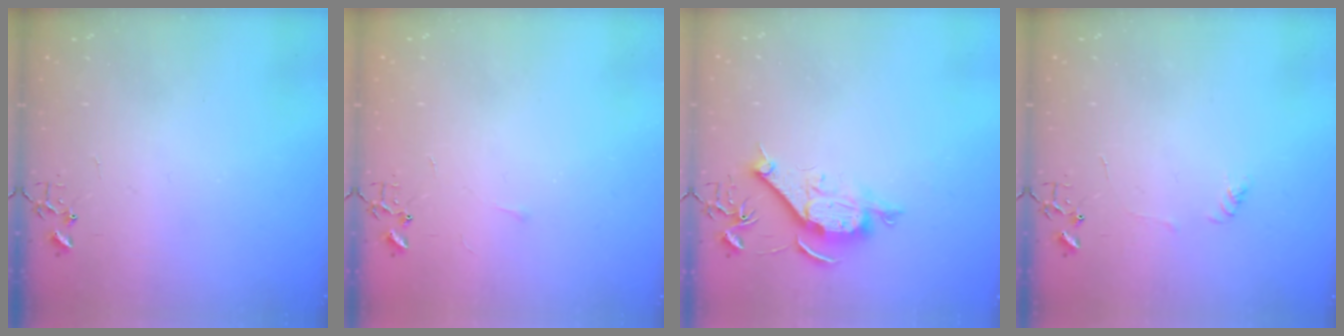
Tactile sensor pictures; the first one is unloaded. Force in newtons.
{"total": 3.3, "press": 3.2, "slide": 0.5}
{"total": 10.4, "press": 10.4, "slide": 0.9}
{"total": 3.7, "press": 3.7, "slide": 0.5}